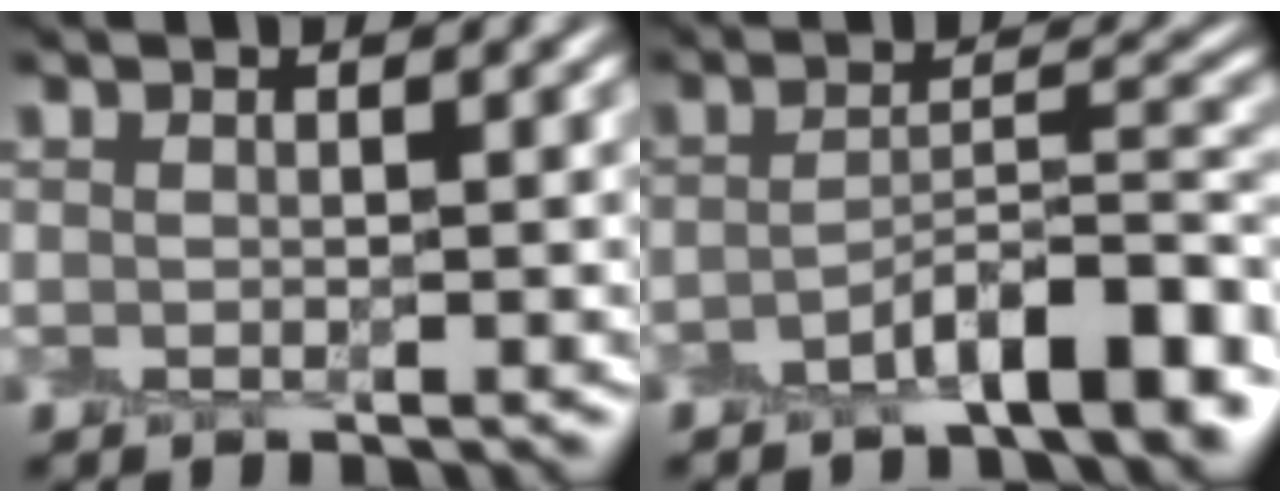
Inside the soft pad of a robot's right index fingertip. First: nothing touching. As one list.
[{"total": 6.1, "force": [-3.6, 1.6, 4.7], "torque": [-0.069, 0.014, -0.059]}]